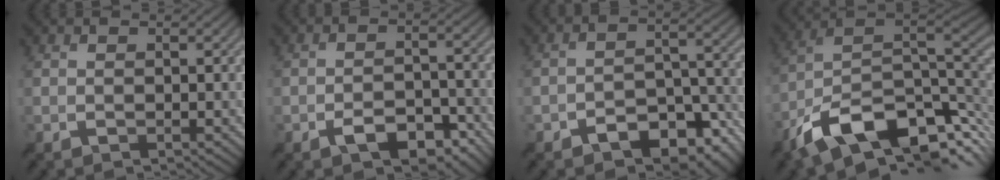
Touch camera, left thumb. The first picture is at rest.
{"total": 6.2, "force": [-3.9, 2.5, 4.2], "torque": [-0.064, 0.006, -0.062]}
{"total": 9.2, "force": [-6.0, 4.4, 5.4], "torque": [-0.071, -0.003, -0.101]}
{"total": 16.5, "force": [-6.9, 8.5, 12.4], "torque": [-0.229, -0.022, -0.112]}